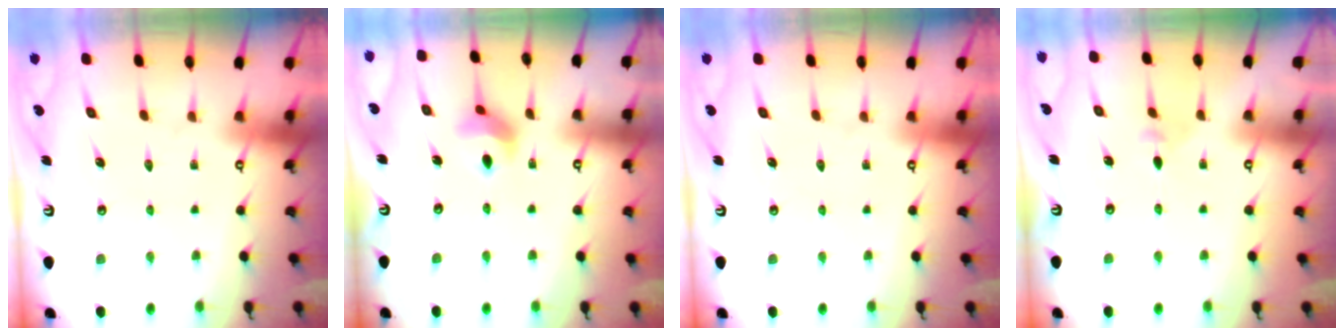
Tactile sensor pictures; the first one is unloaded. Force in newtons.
{"total": 8.0, "press": 7.9, "slide": 1.2}
{"total": 0.0}
{"total": 2.9, "press": 2.8, "slide": 0.6}